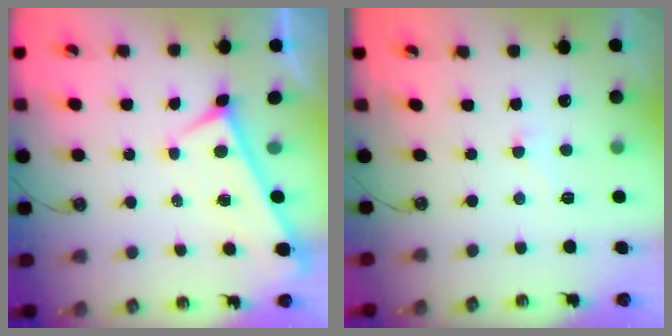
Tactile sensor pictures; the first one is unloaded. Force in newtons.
{"total": 2.7, "press": 2.6, "slide": 0.8}